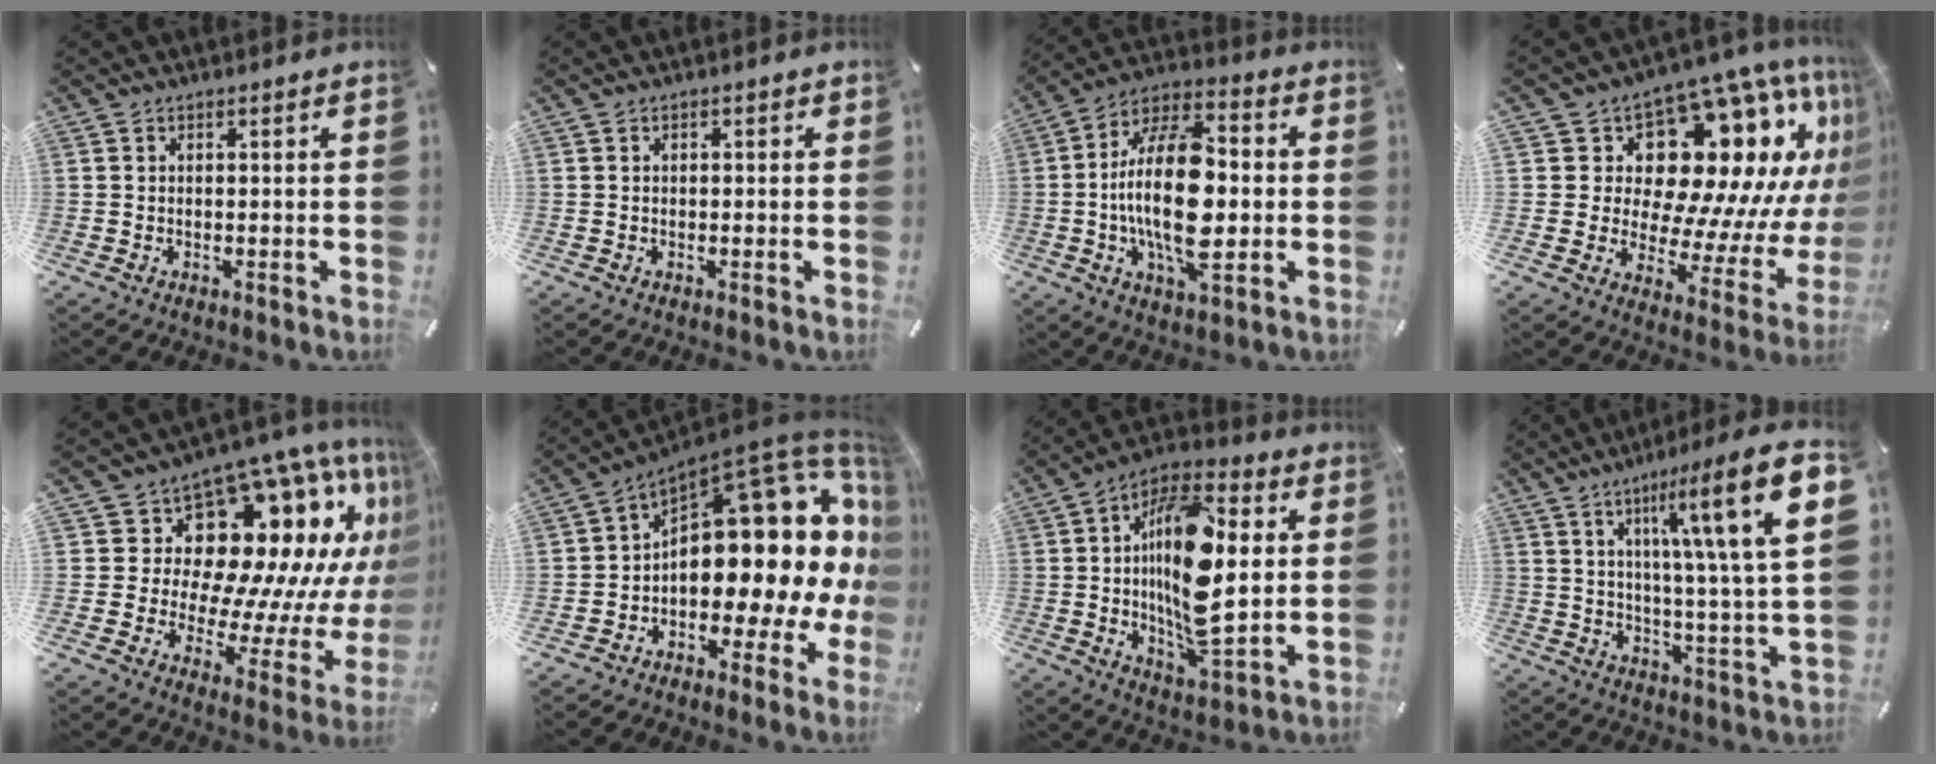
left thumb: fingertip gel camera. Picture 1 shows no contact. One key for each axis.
{"total": 0.5, "fx": 0.0, "fy": 0.5, "fz": 0.2, "tx": -0.003, "ty": 0.003, "tz": -0.001}
{"total": 20.2, "fx": -1.3, "fy": 9.8, "fz": 17.7, "tx": -0.350, "ty": -0.007, "tz": -0.026}
{"total": 18.2, "fx": 9.2, "fy": 11.3, "fz": 10.9, "tx": -0.154, "ty": -0.109, "tz": 0.167}
{"total": 19.2, "fx": 9.0, "fy": 12.0, "fz": 12.1, "tx": -0.172, "ty": -0.109, "tz": 0.170}
{"total": 21.0, "fx": 4.4, "fy": 11.6, "fz": 16.9, "tx": -0.239, "ty": -0.071, "tz": 0.082}
{"total": 20.0, "fx": 1.9, "fy": 9.5, "fz": 17.5, "tx": -0.317, "ty": -0.009, "tz": 0.028}
{"total": 19.8, "fx": 8.5, "fy": 3.0, "fz": 17.6, "tx": -0.264, "ty": -0.040, "tz": 0.111}